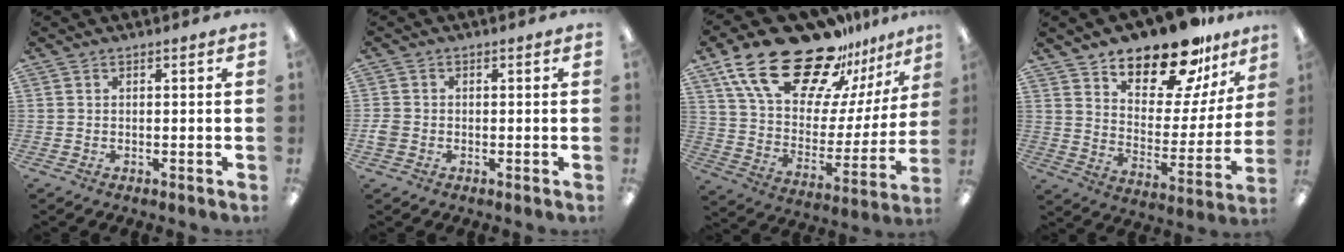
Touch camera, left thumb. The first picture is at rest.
{"total": 2.5, "force": [-0.7, 2.2, 1.1], "torque": [-0.016, 0.008, -0.014]}
{"total": 26.7, "force": [18.8, 12.4, 14.3], "torque": [-0.232, -0.115, 0.334]}
{"total": 17.8, "force": [15.1, 6.1, 7.2], "torque": [-0.127, -0.114, 0.263]}